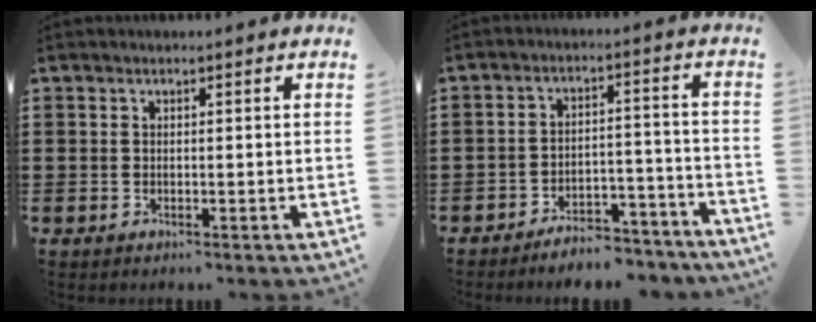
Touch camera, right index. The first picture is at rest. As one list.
[{"total": 5.3, "force": [-5.2, 0.6, 0.8], "torque": [-0.013, 0.013, -0.104]}]